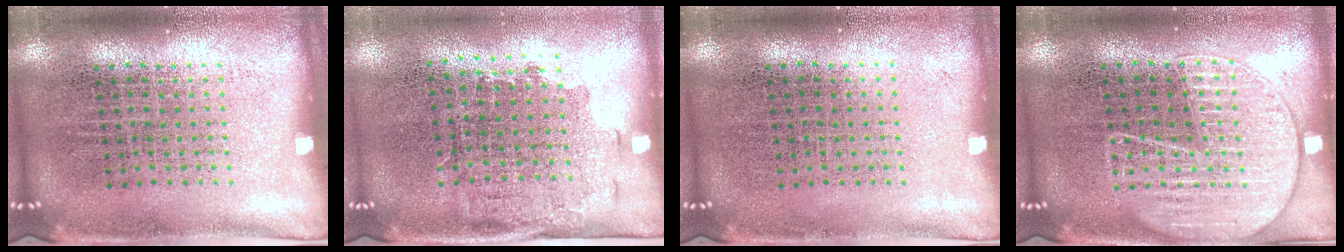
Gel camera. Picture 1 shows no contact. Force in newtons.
{"total": 1.5, "press": 1.2, "slide": 0.9}
{"total": 0.0}
{"total": 2.9, "press": 2.9, "slide": 0.3}